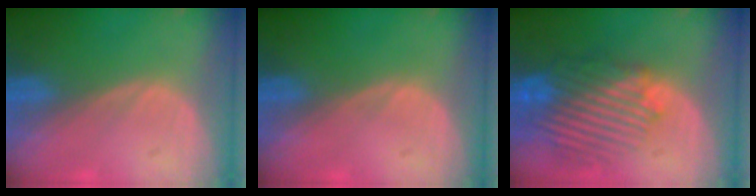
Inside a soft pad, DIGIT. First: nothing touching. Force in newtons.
{"total": 0.0}
{"total": 10.4, "press": 9.3, "slide": 4.6}